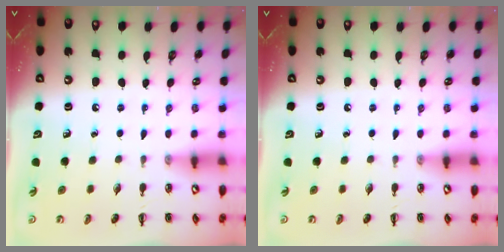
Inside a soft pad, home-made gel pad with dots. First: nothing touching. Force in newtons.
{"total": 0.0}